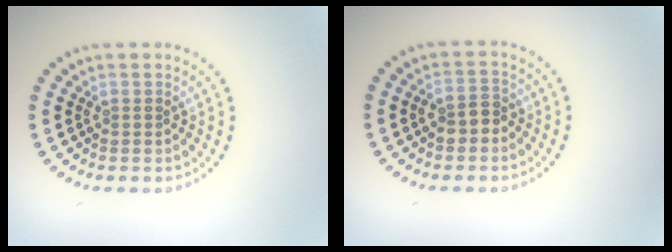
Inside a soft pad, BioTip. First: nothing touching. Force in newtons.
{"total": 2.1, "press": 2.0, "slide": 0.6}